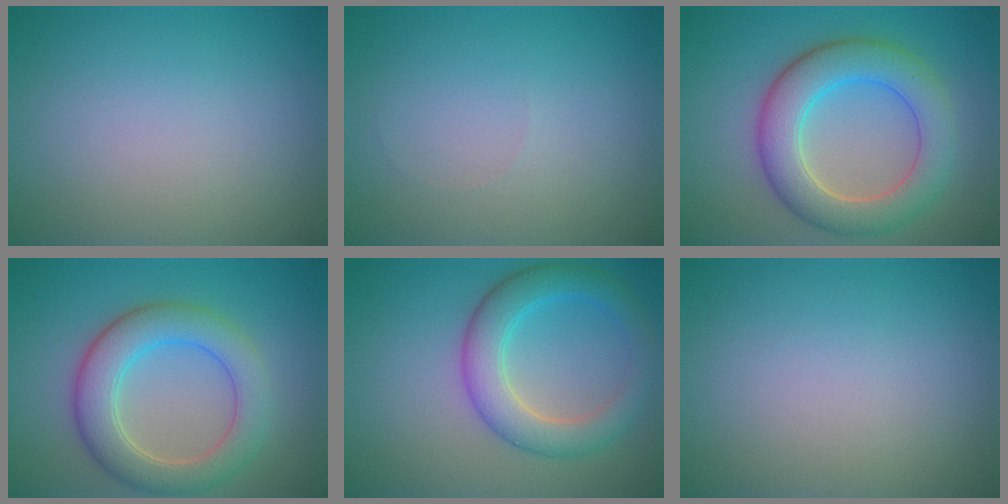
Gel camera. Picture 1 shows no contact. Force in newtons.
{"total": 0.0}
{"total": 6.8, "press": 6.8, "slide": 0.2}
{"total": 6.0, "press": 5.9, "slide": 0.4}
{"total": 5.1, "press": 5.1, "slide": 0.1}
{"total": 0.0}